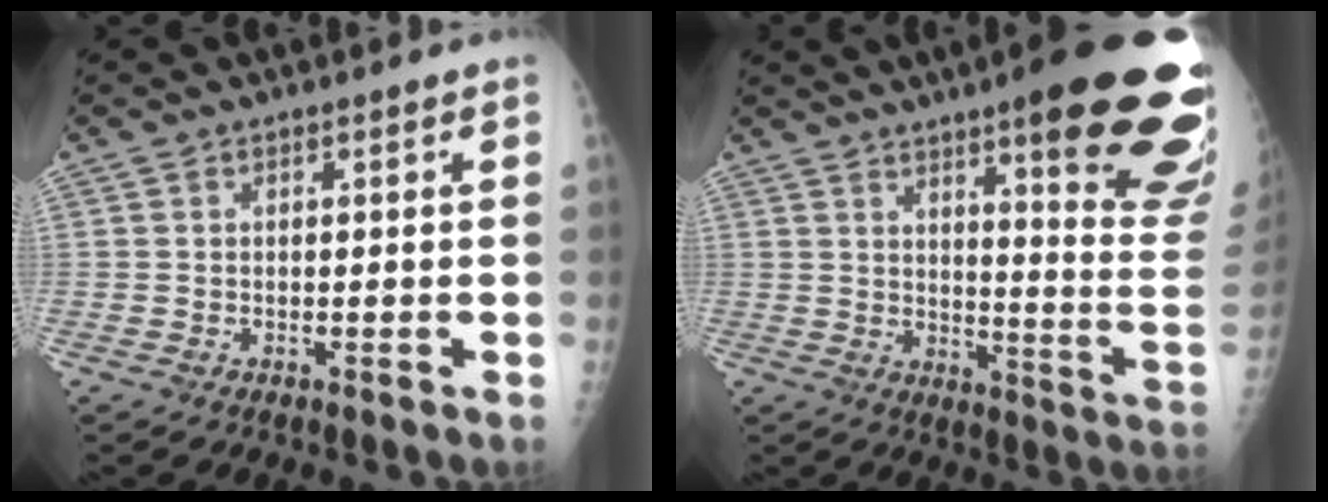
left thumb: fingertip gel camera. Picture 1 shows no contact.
{"total": 26.1, "force": [15.8, 4.5, 20.3], "torque": [-0.204, -0.068, 0.207]}